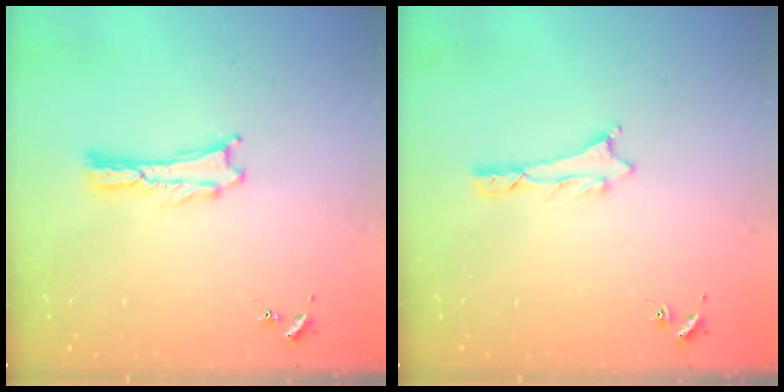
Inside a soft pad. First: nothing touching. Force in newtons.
{"total": 0.8, "press": 0.8, "slide": 0.2}